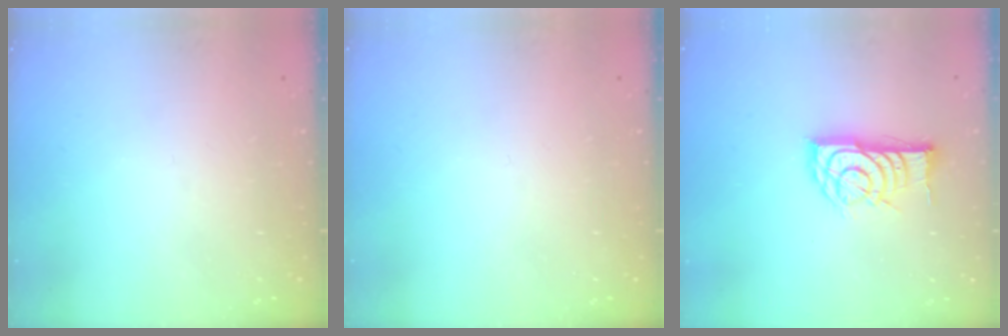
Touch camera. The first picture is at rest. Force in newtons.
{"total": 0.0}
{"total": 13.1, "press": 13.1, "slide": 0.5}